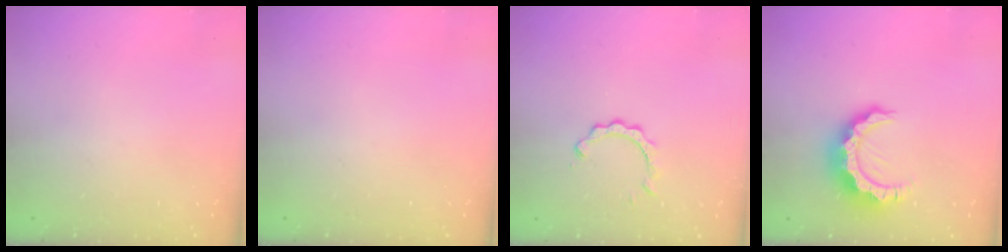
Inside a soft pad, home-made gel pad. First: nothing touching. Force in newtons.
{"total": 0.0}
{"total": 2.0, "press": 2.0, "slide": 0.2}
{"total": 9.4, "press": 9.4, "slide": 1.0}